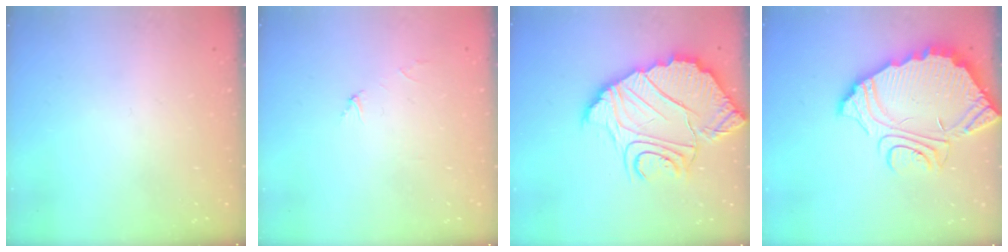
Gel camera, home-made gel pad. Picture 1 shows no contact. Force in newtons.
{"total": 2.9, "press": 2.9, "slide": 0.3}
{"total": 14.8, "press": 14.7, "slide": 1.3}
{"total": 11.2, "press": 11.2, "slide": 1.0}